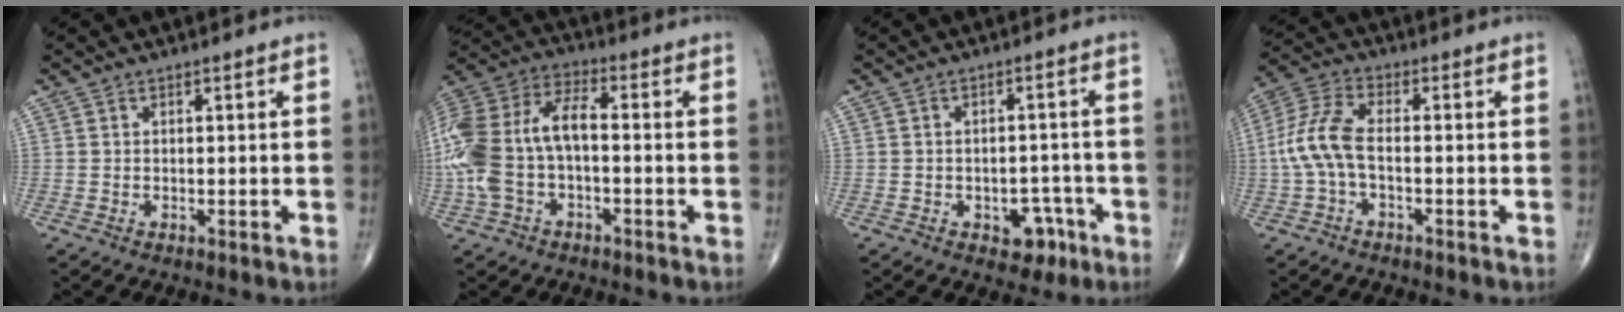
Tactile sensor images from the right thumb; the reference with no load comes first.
{"total": 18.0, "force": [-2.0, 9.7, 15.0], "torque": [-0.346, 0.039, -0.039]}
{"total": 5.2, "force": [-2.5, 3.6, 2.8], "torque": [-0.011, 0.022, -0.028]}
{"total": 8.1, "force": [-1.3, 3.5, 7.2], "torque": [-0.173, 0.026, -0.034]}